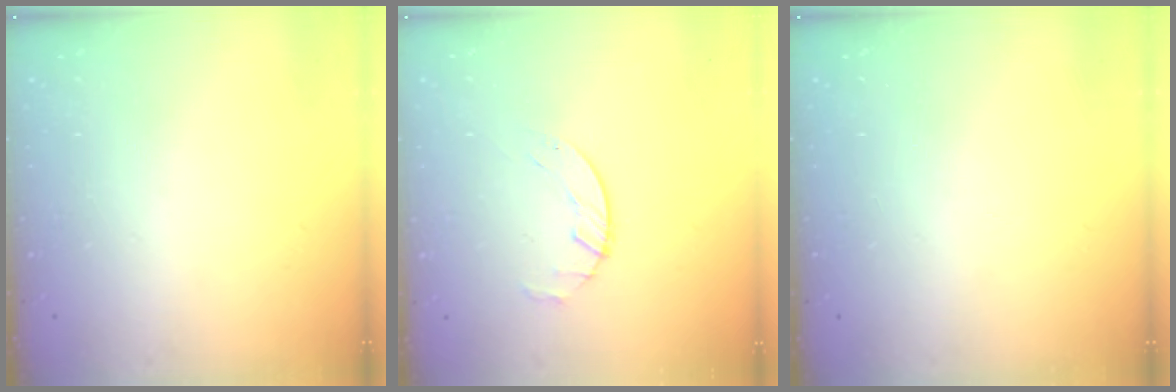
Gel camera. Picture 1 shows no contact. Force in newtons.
{"total": 1.6, "press": 1.6, "slide": 0.3}
{"total": 0.0}